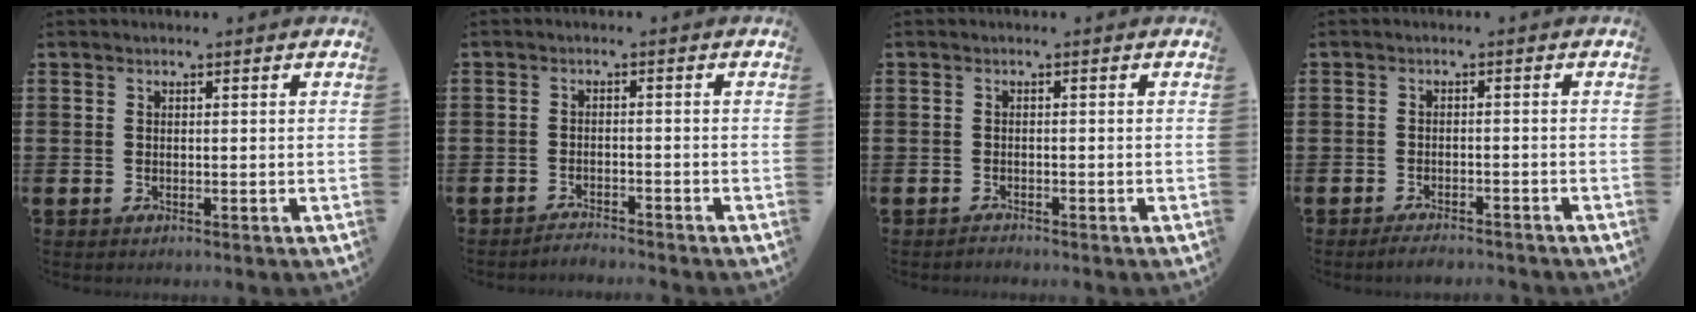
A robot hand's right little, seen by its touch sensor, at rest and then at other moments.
{"total": 1.8, "force": [-1.7, -0.2, -0.2], "torque": [-0.001, 0.005, -0.037]}
{"total": 0.7, "force": [-0.7, 0.1, 0.0], "torque": [-0.003, -0.002, -0.014]}
{"total": 1.8, "force": [-1.7, 0.0, 0.5], "torque": [-0.012, 0.004, -0.033]}